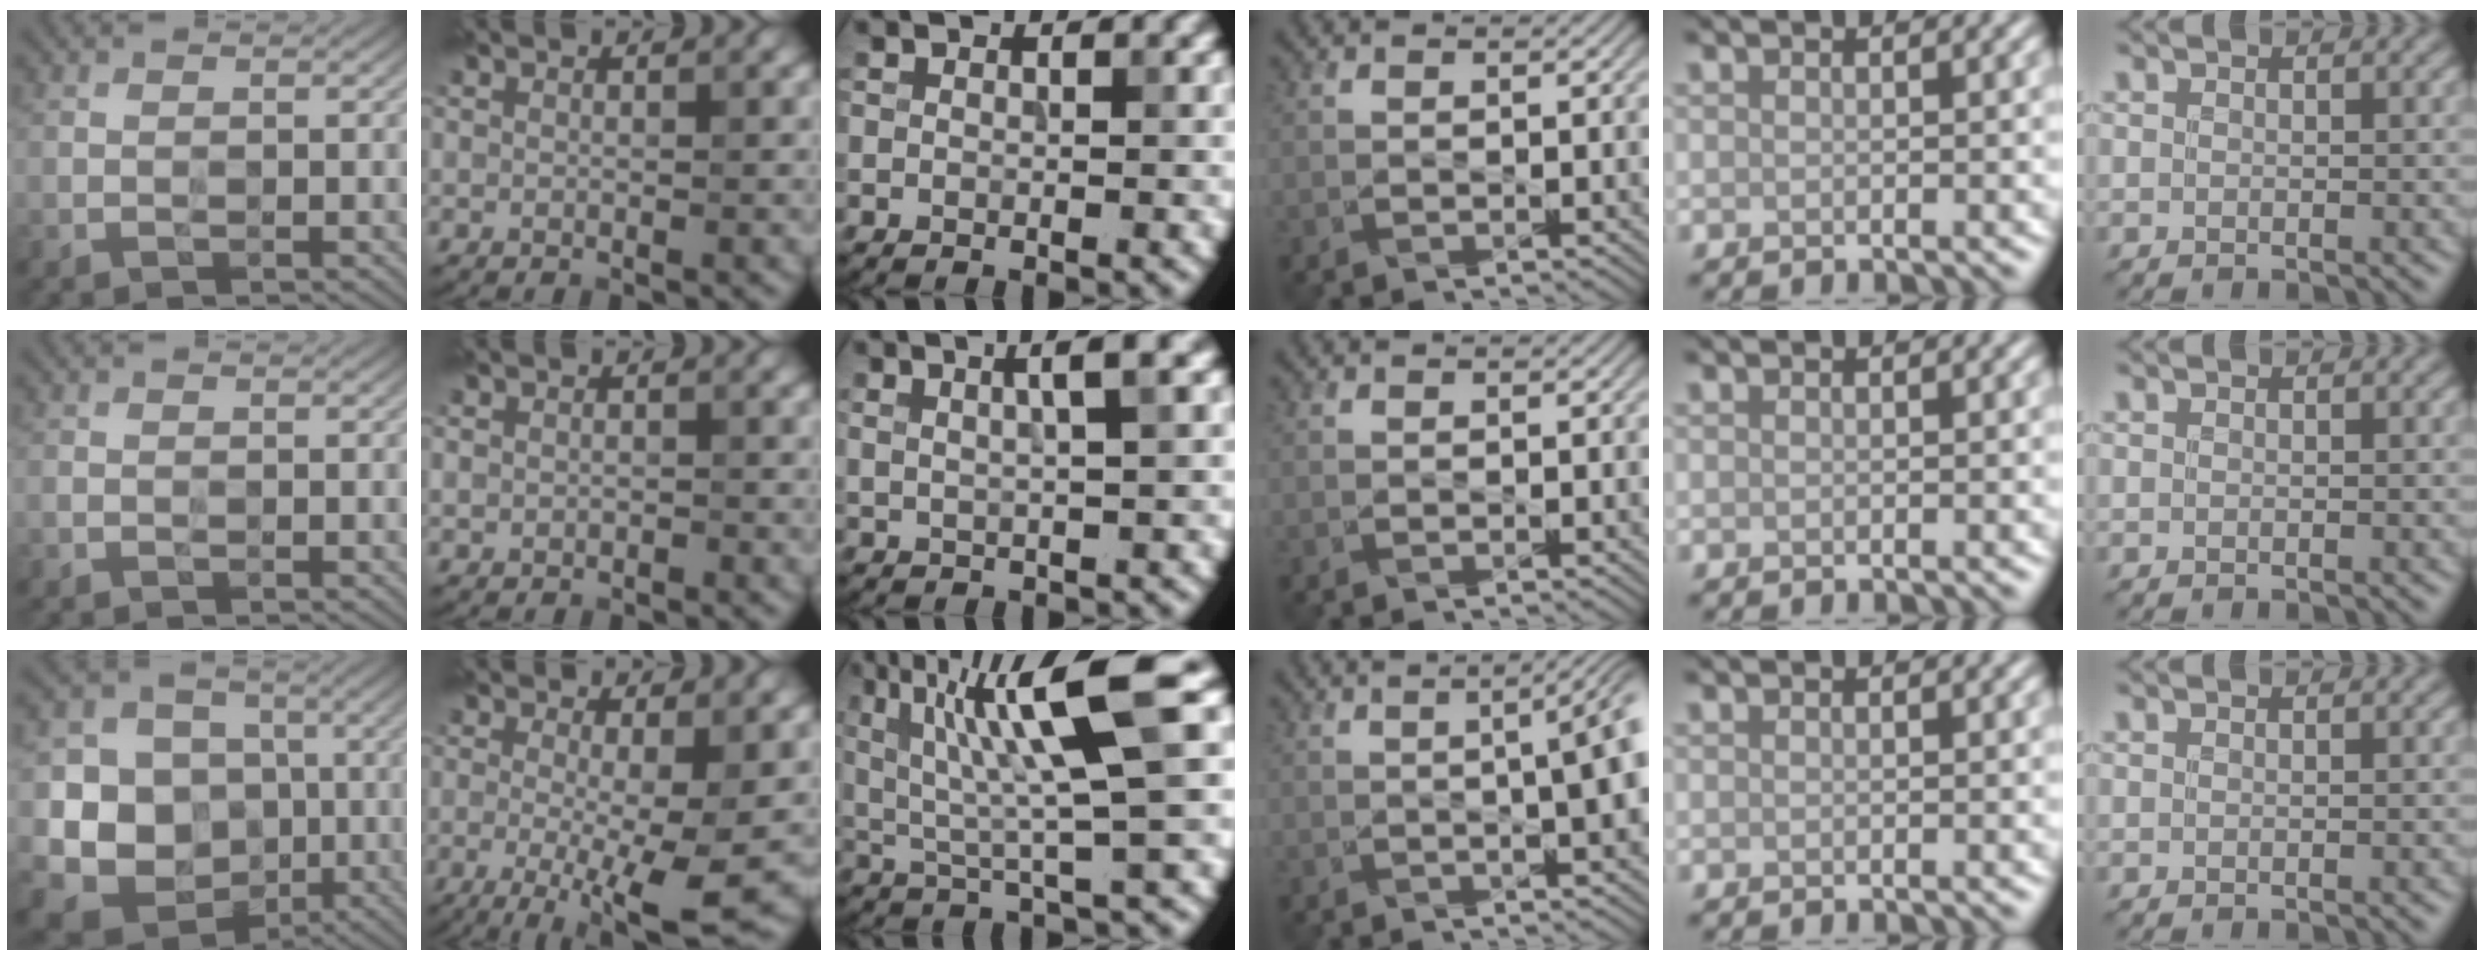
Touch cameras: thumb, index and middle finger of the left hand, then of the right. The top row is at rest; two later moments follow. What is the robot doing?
{"motion": "wipe", "object": "measuring cup"}